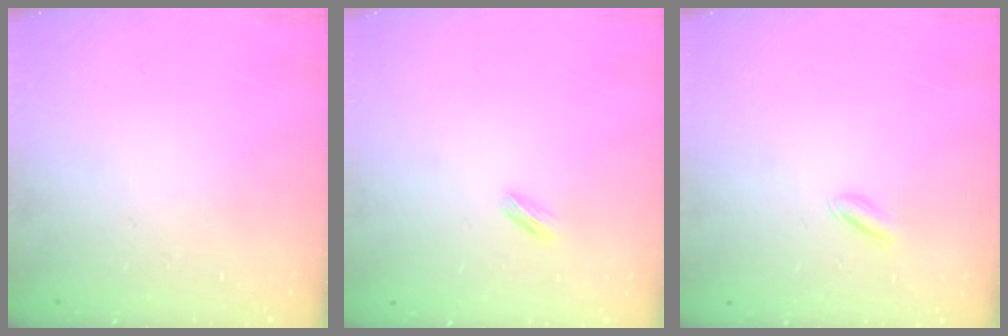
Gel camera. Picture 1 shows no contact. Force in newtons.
{"total": 1.3, "press": 1.2, "slide": 0.3}
{"total": 2.3, "press": 2.3, "slide": 0.6}